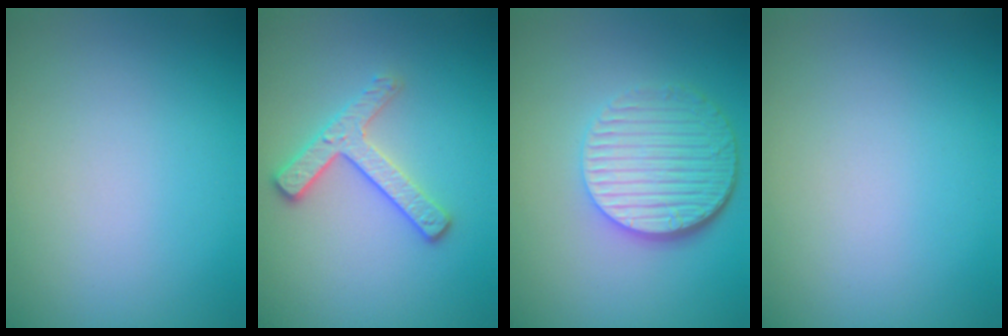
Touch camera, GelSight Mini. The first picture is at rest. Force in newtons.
{"total": 2.8, "press": 2.6, "slide": 1.1}
{"total": 5.9, "press": 4.3, "slide": 4.1}
{"total": 0.0}